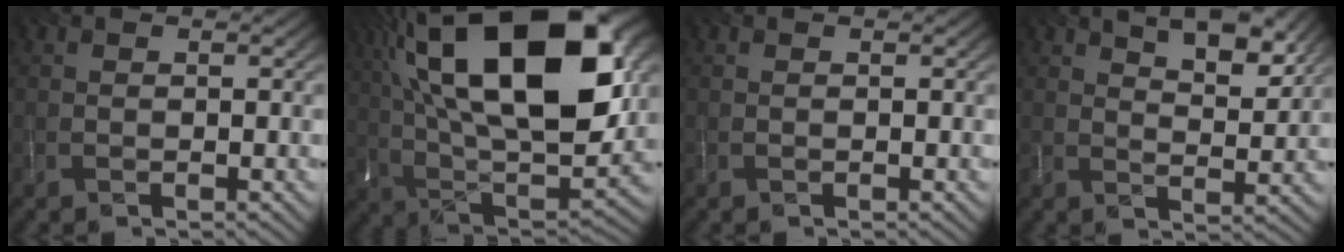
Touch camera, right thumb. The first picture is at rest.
{"total": 23.7, "force": [8.5, 10.9, 19.2], "torque": [-0.377, 0.042, 0.142]}
{"total": 0.0}
{"total": 7.1, "force": [4.4, 2.8, 4.8], "torque": [-0.077, -0.001, 0.081]}